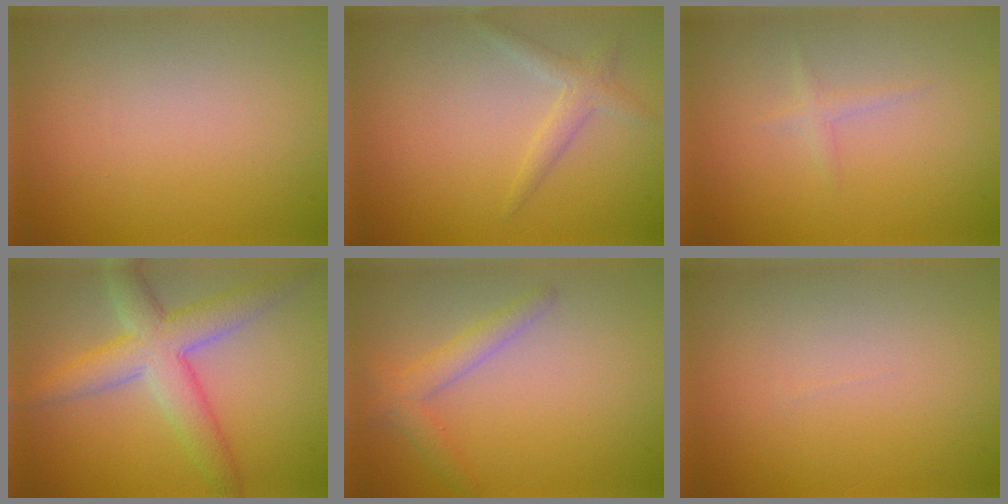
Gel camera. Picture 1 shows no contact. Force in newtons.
{"total": 1.7, "press": 1.7, "slide": 0.0}
{"total": 0.9, "press": 0.8, "slide": 0.0}
{"total": 6.1, "press": 6.1, "slide": 0.1}
{"total": 2.3, "press": 2.3, "slide": 0.1}
{"total": 0.0}